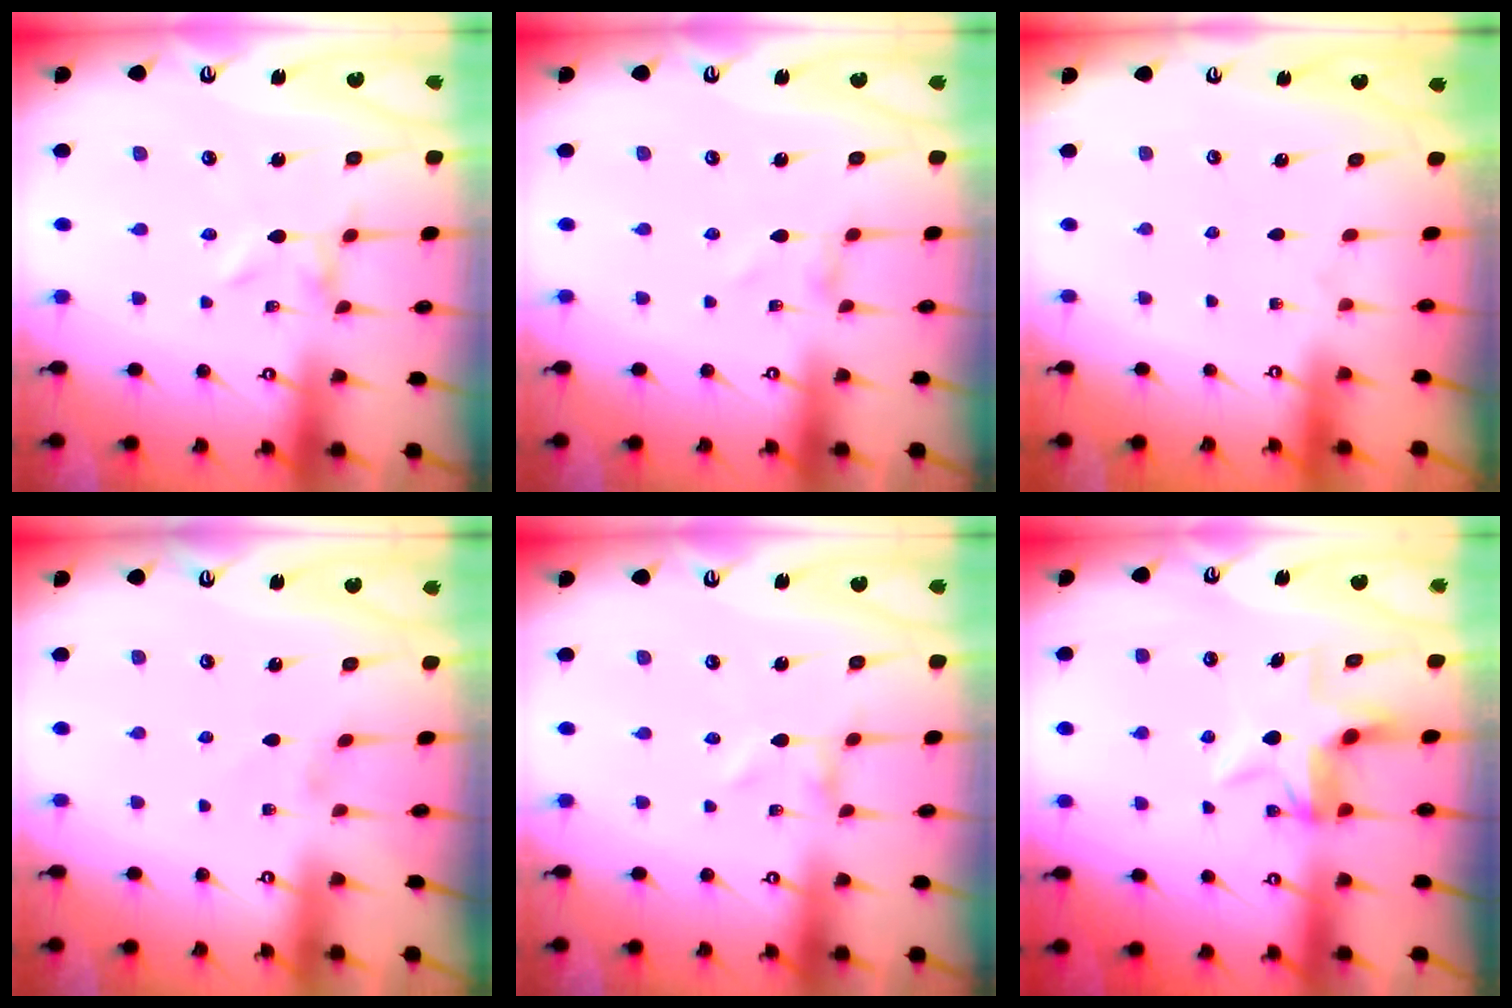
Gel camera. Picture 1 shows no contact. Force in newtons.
{"total": 0.0}
{"total": 1.8, "press": 1.8, "slide": 0.2}
{"total": 0.0}
{"total": 0.0}
{"total": 5.8, "press": 5.8, "slide": 0.4}